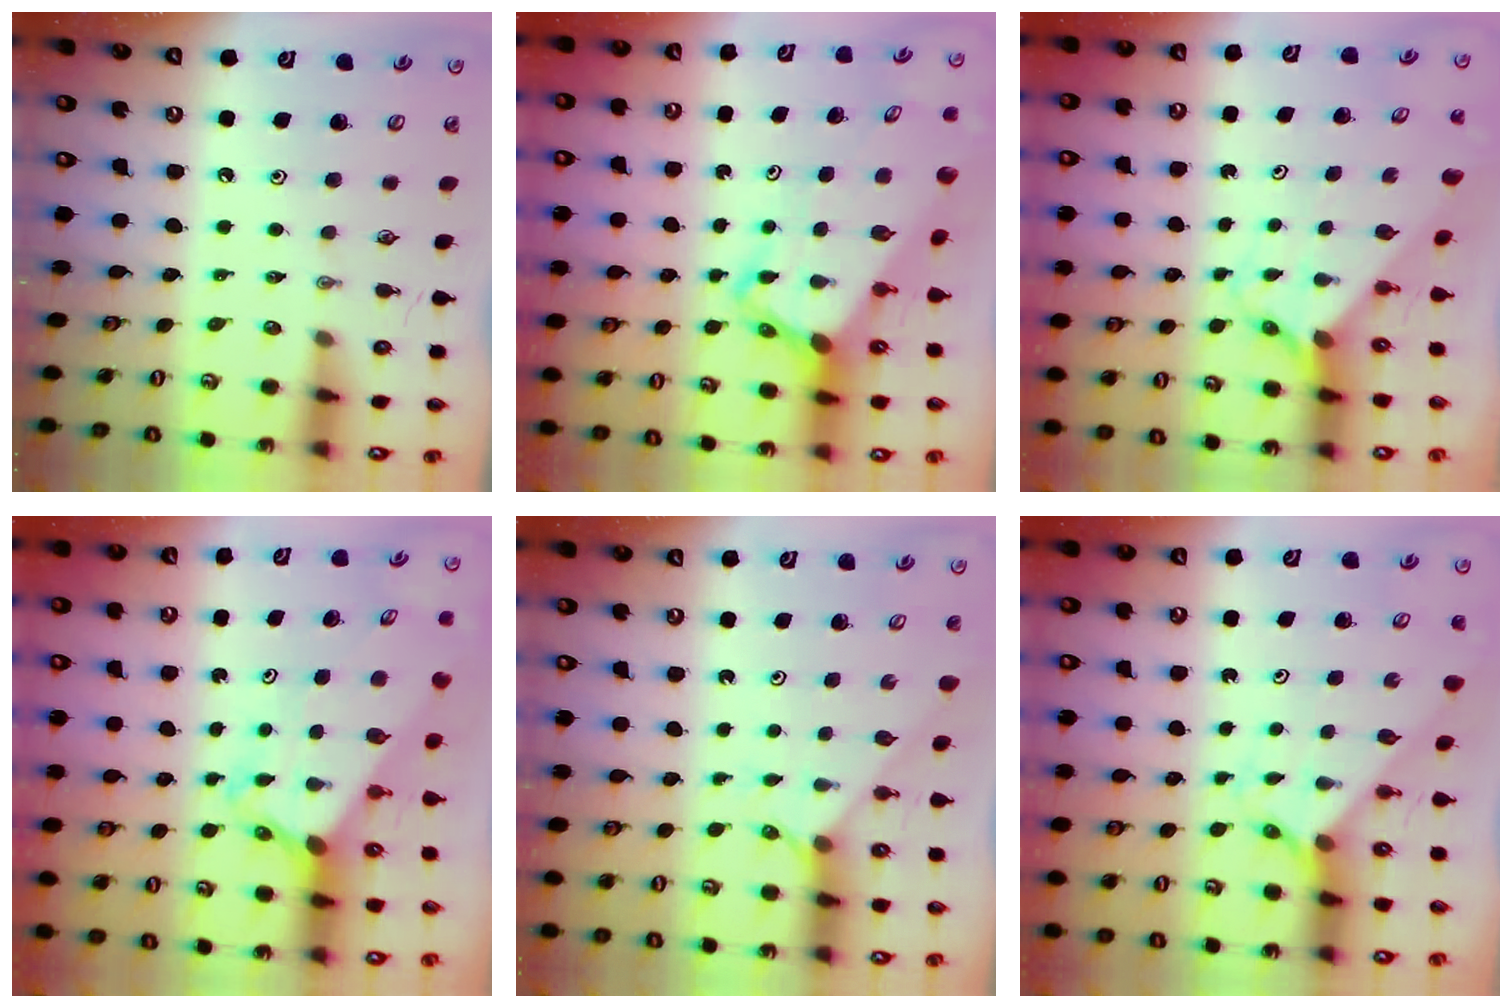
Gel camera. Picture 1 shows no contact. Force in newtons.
{"total": 5.0, "press": 4.9, "slide": 0.4}
{"total": 2.9, "press": 2.9, "slide": 0.3}
{"total": 4.0, "press": 4.0, "slide": 0.3}
{"total": 2.9, "press": 2.8, "slide": 0.3}
{"total": 2.3, "press": 2.3, "slide": 0.3}